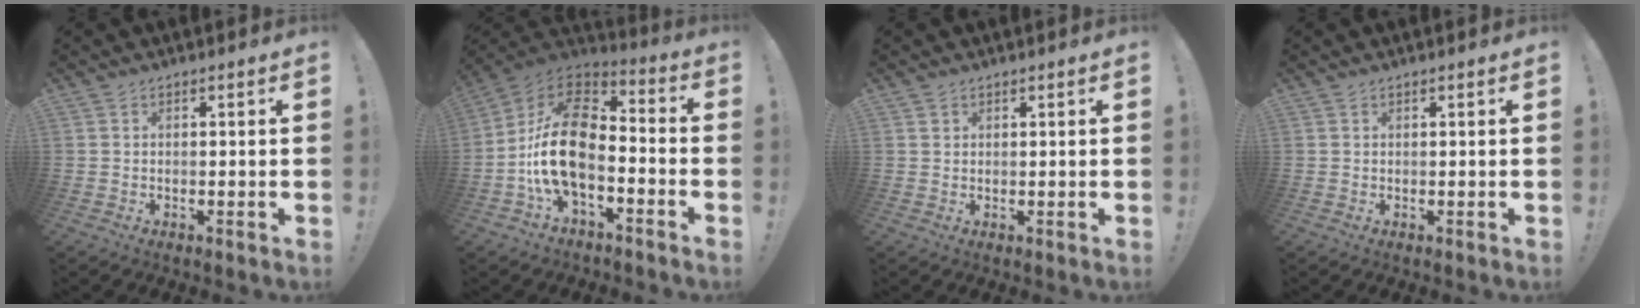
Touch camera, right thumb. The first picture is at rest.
{"total": 18.4, "force": [-4.4, 10.8, 14.3], "torque": [-0.266, 0.026, -0.072]}
{"total": 0.7, "force": [0.5, 0.6, 0.1], "torque": [-0.001, 0.000, 0.009]}
{"total": 0.0}